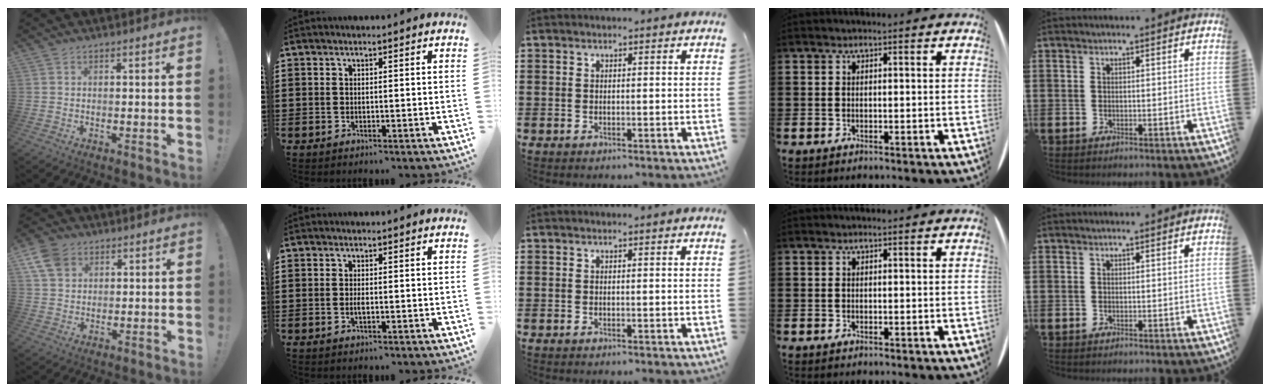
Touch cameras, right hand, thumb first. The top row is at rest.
{"thumb": {"total": 8.4, "force": [4.1, 6.3, 3.8], "torque": [-0.077, -0.013, 0.083]}, "index": {"total": 1.0, "force": [-0.3, 0.3, 0.9], "torque": [-0.018, -0.002, -0.005]}}